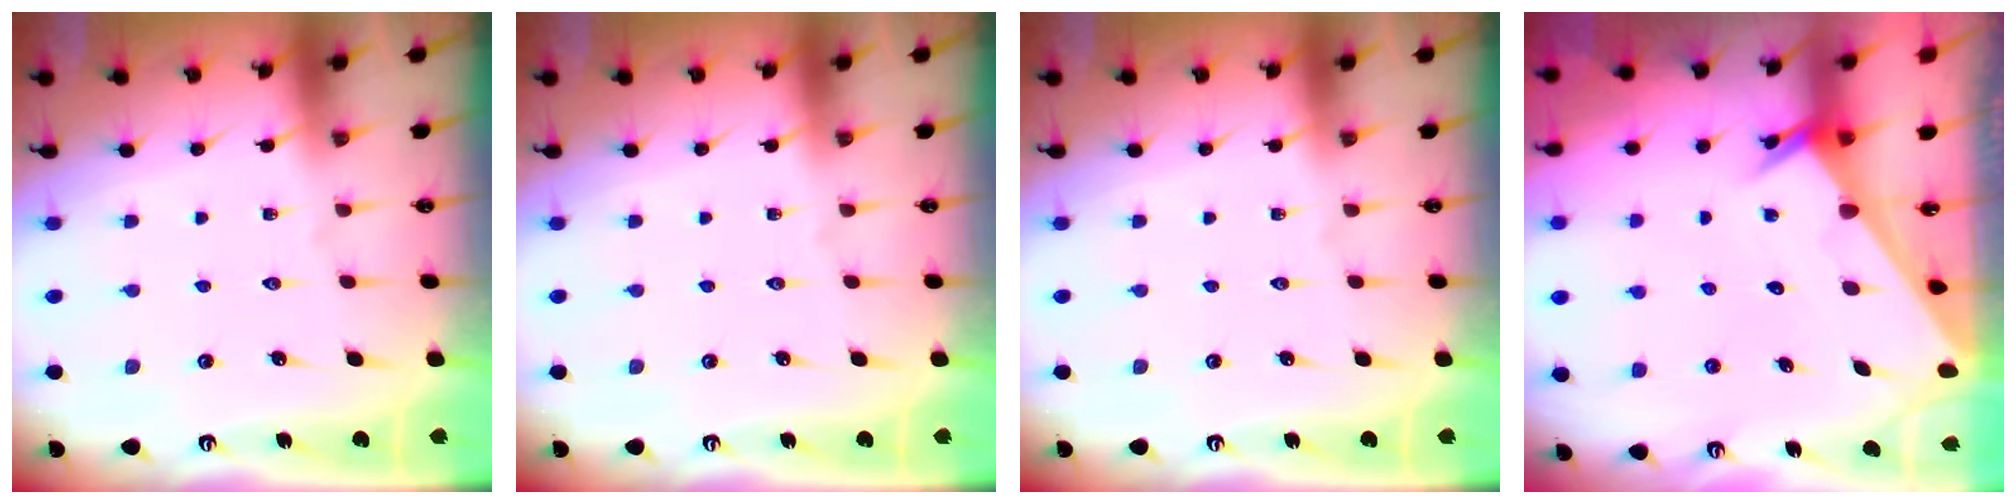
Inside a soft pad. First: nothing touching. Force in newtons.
{"total": 0.0}
{"total": 0.0}
{"total": 1.8, "press": 1.8, "slide": 0.1}